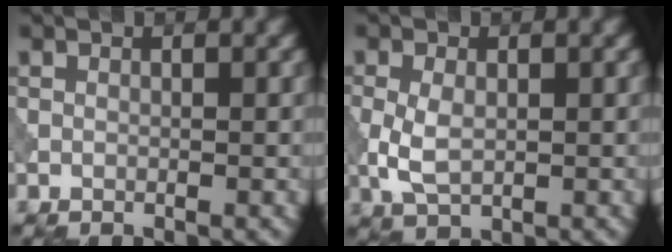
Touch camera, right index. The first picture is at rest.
{"total": 3.3, "force": [-0.3, 2.1, 2.6], "torque": [-0.065, -0.003, -0.002]}